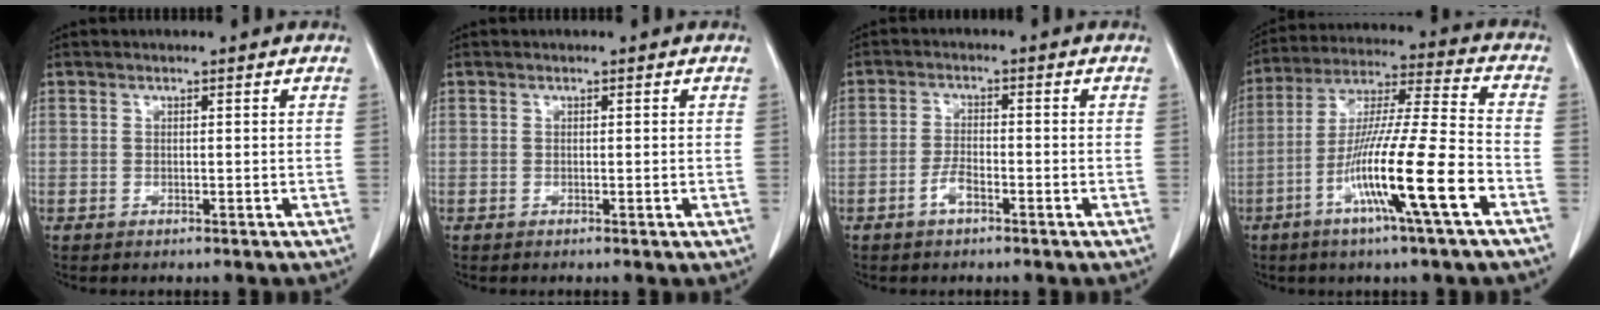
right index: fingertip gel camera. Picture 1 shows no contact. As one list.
[{"total": 0.0}, {"total": 2.7, "force": [-1.6, 0.8, 2.1], "torque": [-0.039, 0.003, -0.033]}, {"total": 16.3, "force": [-6.6, -0.6, 14.9], "torque": [-0.280, -0.014, -0.123]}]